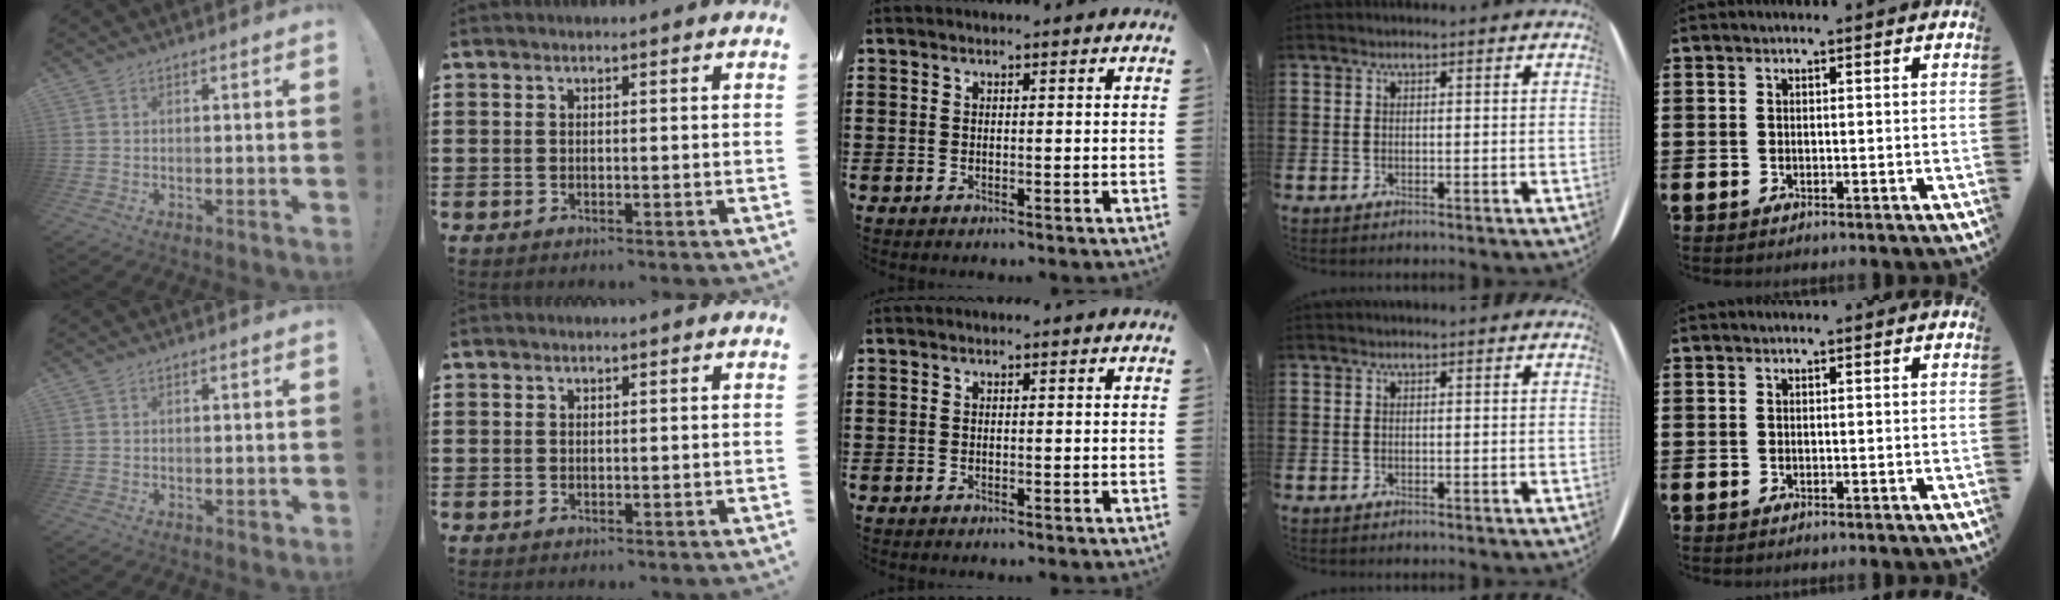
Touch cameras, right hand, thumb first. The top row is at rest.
{"thumb": {"total": 1.3, "force": [-0.1, 0.9, 0.9], "torque": [-0.009, 0.002, -0.002]}, "index": {"total": 0.5, "force": [0.3, 0.5, 0.0], "torque": [-0.001, 0.003, 0.005]}}